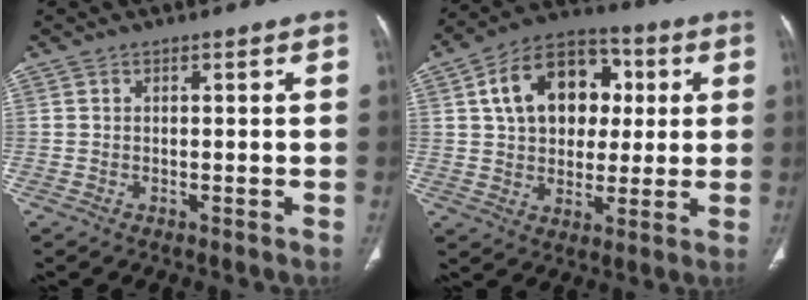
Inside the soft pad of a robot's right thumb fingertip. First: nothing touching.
{"total": 17.0, "force": [4.0, 12.3, 11.0], "torque": [-0.146, 0.013, 0.062]}